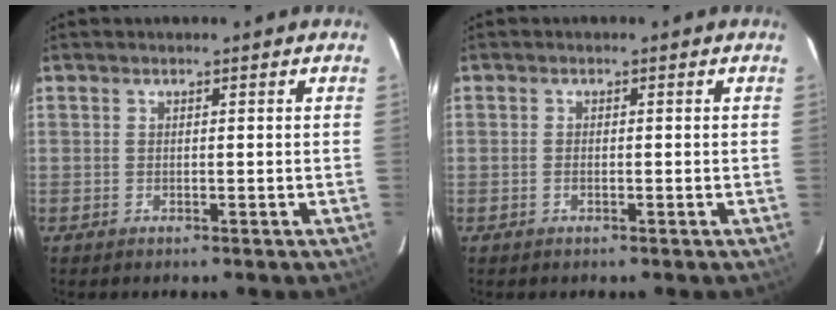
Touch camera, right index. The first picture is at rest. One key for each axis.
{"total": 0.7, "fx": -0.4, "fy": 0.4, "fz": 0.5, "tx": -0.010, "ty": 0.001, "tz": -0.008}